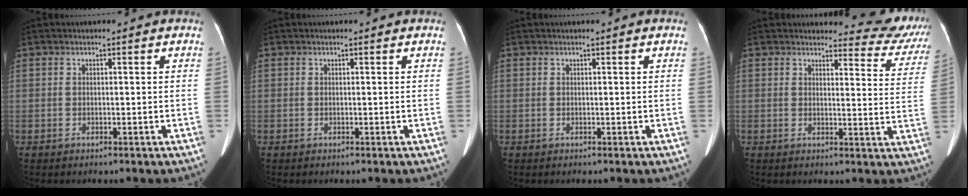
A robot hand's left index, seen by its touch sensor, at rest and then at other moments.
{"total": 0.0}
{"total": 0.0}
{"total": 10.9, "force": [10.6, 2.3, 0.3], "torque": [0.033, -0.060, 0.087]}